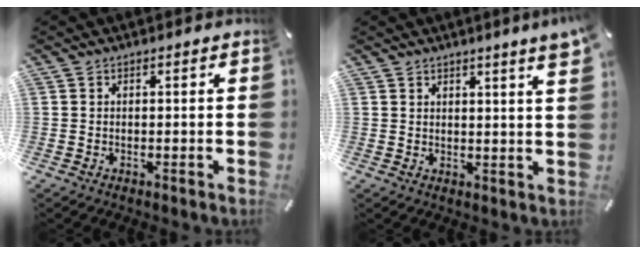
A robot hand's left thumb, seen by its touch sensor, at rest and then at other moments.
{"total": 3.8, "force": [2.9, -0.2, 2.4], "torque": [-0.037, -0.017, 0.047]}